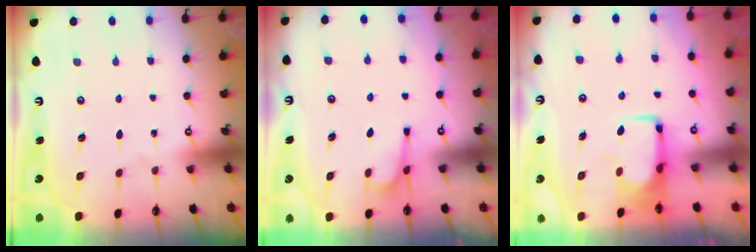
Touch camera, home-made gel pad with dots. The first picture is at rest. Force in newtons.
{"total": 2.1, "press": 2.0, "slide": 0.7}
{"total": 0.5, "press": 0.5, "slide": 0.2}